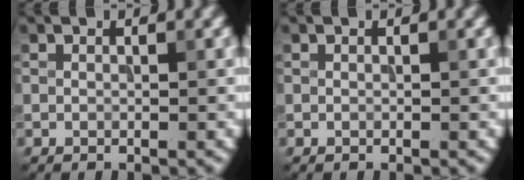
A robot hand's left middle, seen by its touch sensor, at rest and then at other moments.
{"total": 0.0}